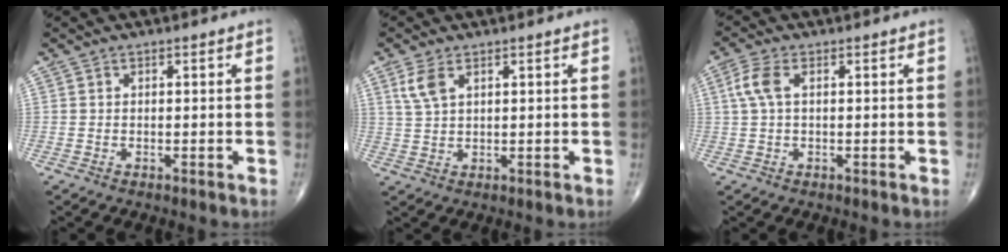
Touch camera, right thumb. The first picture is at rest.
{"total": 4.0, "force": [2.0, 1.9, 2.9], "torque": [-0.065, 0.003, 0.048]}
{"total": 4.3, "force": [1.0, 2.0, 3.7], "torque": [-0.101, 0.015, 0.018]}